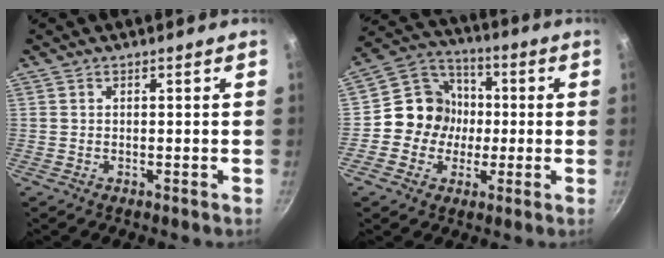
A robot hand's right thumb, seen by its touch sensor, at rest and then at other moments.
{"total": 11.3, "force": [-0.9, 10.5, 4.0], "torque": [-0.026, 0.028, -0.037]}